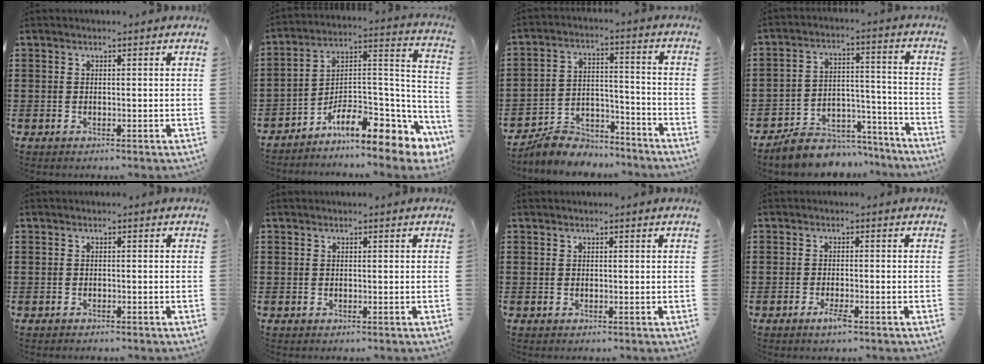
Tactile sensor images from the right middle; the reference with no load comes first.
{"total": 9.0, "force": [-6.5, 2.6, 5.6], "torque": [-0.095, -0.004, -0.126]}
{"total": 6.4, "force": [-6.2, 1.6, 0.6], "torque": [-0.014, 0.018, -0.124]}
{"total": 7.7, "force": [-7.0, 2.9, 1.4], "torque": [-0.022, 0.034, -0.132]}
{"total": 0.6, "force": [-0.6, 0.1, 0.0], "torque": [-0.001, 0.000, -0.013]}
{"total": 0.0}
{"total": 0.0}
{"total": 2.4, "force": [-1.4, 0.4, 2.0], "torque": [-0.039, -0.003, -0.026]}